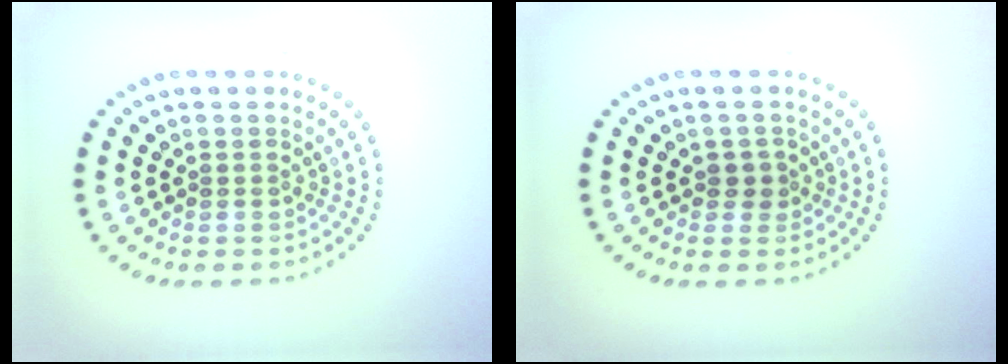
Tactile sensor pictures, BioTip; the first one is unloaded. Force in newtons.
{"total": 1.3, "press": 1.1, "slide": 0.6}